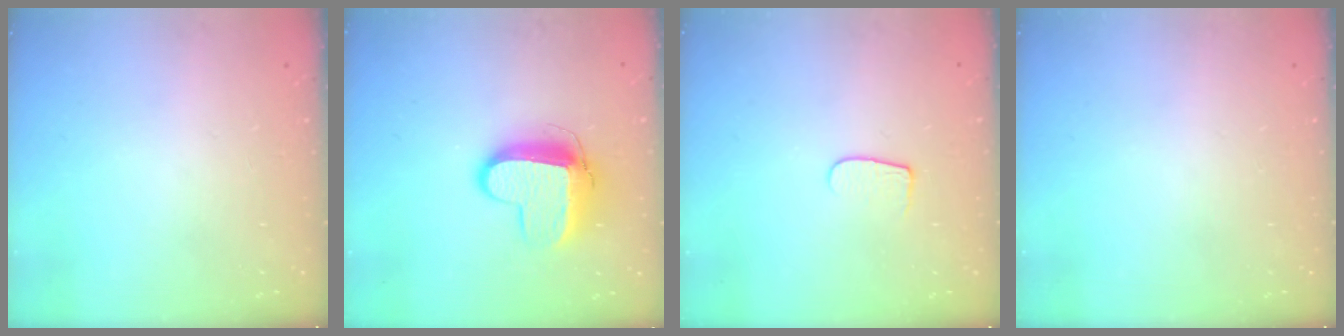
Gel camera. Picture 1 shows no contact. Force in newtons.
{"total": 11.6, "press": 11.5, "slide": 1.3}
{"total": 5.9, "press": 5.9, "slide": 0.6}
{"total": 0.0}